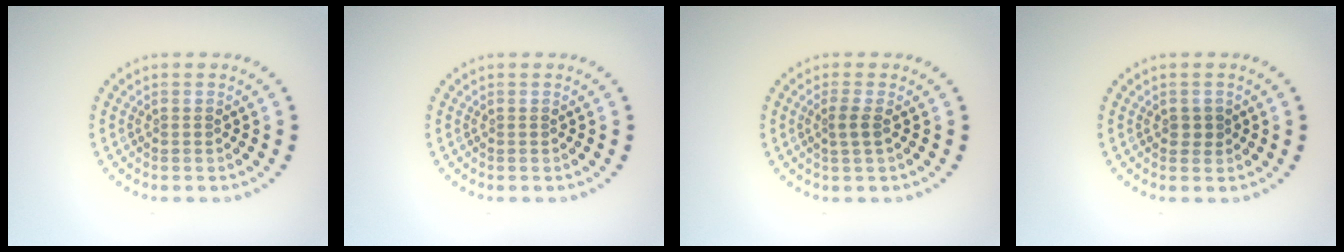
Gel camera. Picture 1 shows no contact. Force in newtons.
{"total": 0.0}
{"total": 1.3, "press": 1.1, "slide": 0.8}
{"total": 1.2, "press": 1.2, "slide": 0.3}